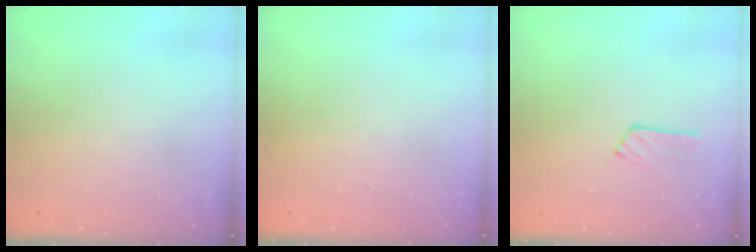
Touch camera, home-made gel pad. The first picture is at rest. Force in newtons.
{"total": 0.0}
{"total": 3.9, "press": 3.9, "slide": 0.5}